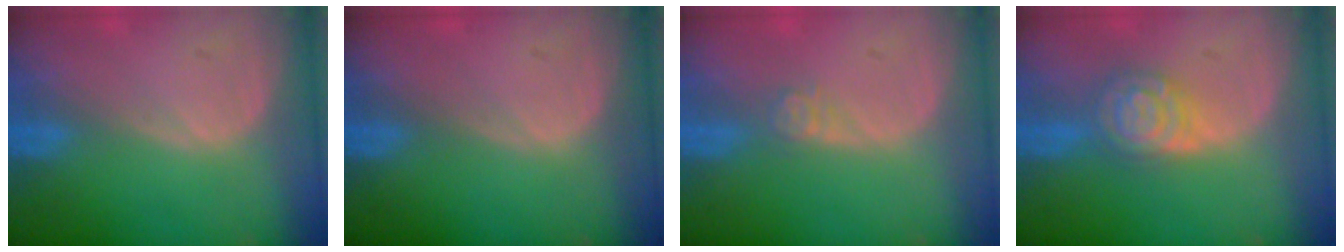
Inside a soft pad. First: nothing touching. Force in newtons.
{"total": 0.0}
{"total": 2.4, "press": 2.0, "slide": 1.3}
{"total": 5.9, "press": 5.9, "slide": 0.3}